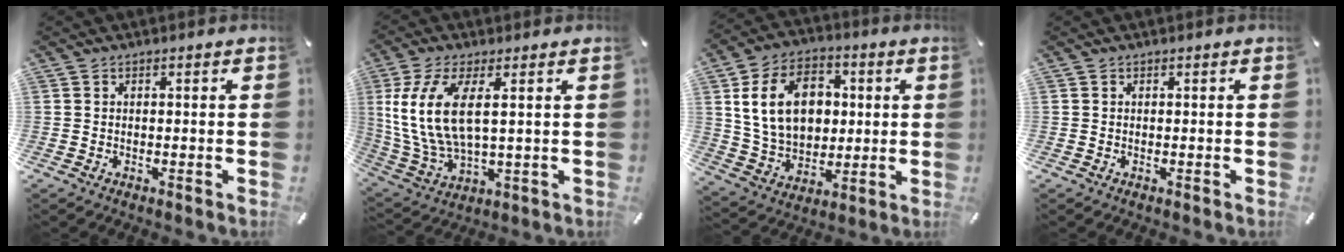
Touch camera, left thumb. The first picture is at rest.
{"total": 12.8, "force": [3.2, 5.4, 11.2], "torque": [-0.260, -0.012, 0.058]}
{"total": 15.6, "force": [2.9, 11.8, 9.7], "torque": [-0.193, 0.013, 0.054]}
{"total": 0.0}